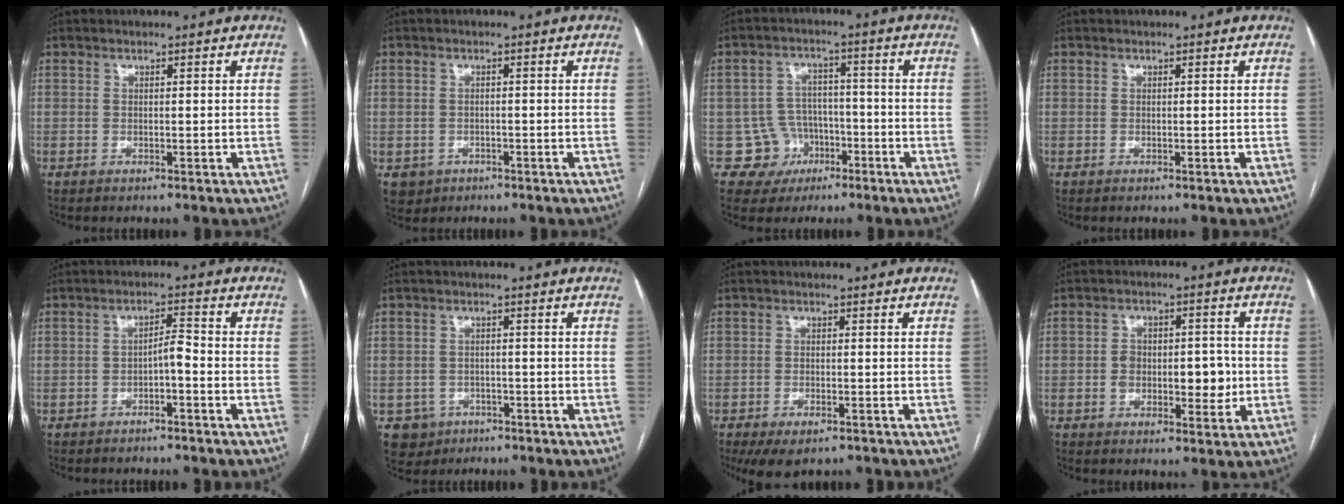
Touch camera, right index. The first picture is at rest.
{"total": 3.4, "force": [-1.5, 3.0, 0.4], "torque": [-0.003, 0.005, -0.018]}
{"total": 6.6, "force": [-2.6, 6.1, 0.0], "torque": [0.012, 0.014, -0.035]}
{"total": 0.0}
{"total": 2.9, "force": [-1.4, 0.7, 2.5], "torque": [-0.039, 0.010, -0.021]}
{"total": 4.4, "force": [-2.0, 3.9, 0.3], "torque": [-0.001, 0.009, -0.026]}
{"total": 5.3, "force": [-3.6, 2.4, 3.1], "torque": [-0.049, -0.007, -0.053]}
{"total": 8.0, "force": [-1.0, 4.5, 6.5], "torque": [-0.090, 0.014, -0.009]}